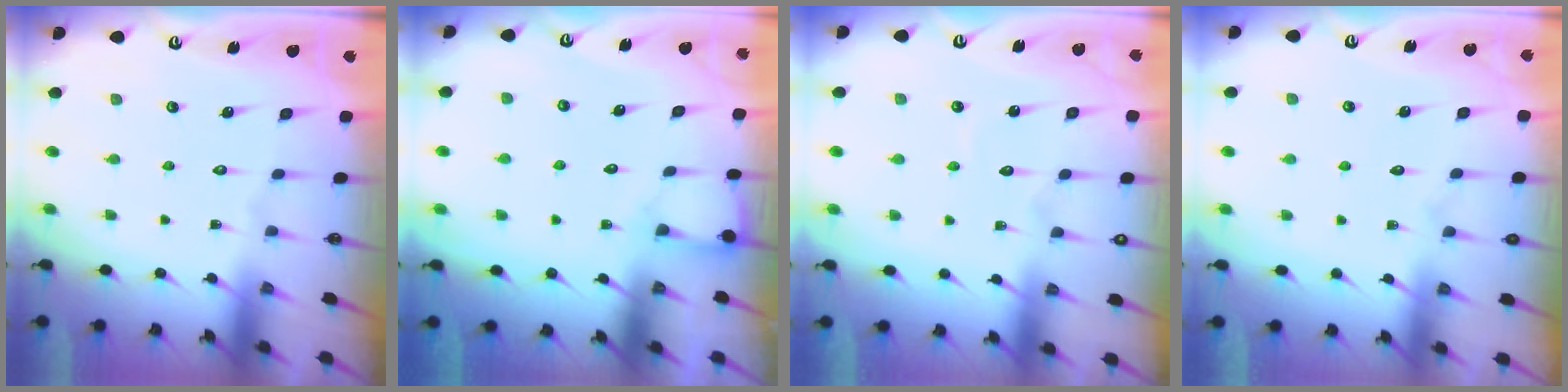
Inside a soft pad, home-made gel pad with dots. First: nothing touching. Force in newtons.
{"total": 5.8, "press": 5.8, "slide": 0.5}
{"total": 4.0, "press": 4.0, "slide": 0.3}
{"total": 4.5, "press": 4.5, "slide": 0.6}